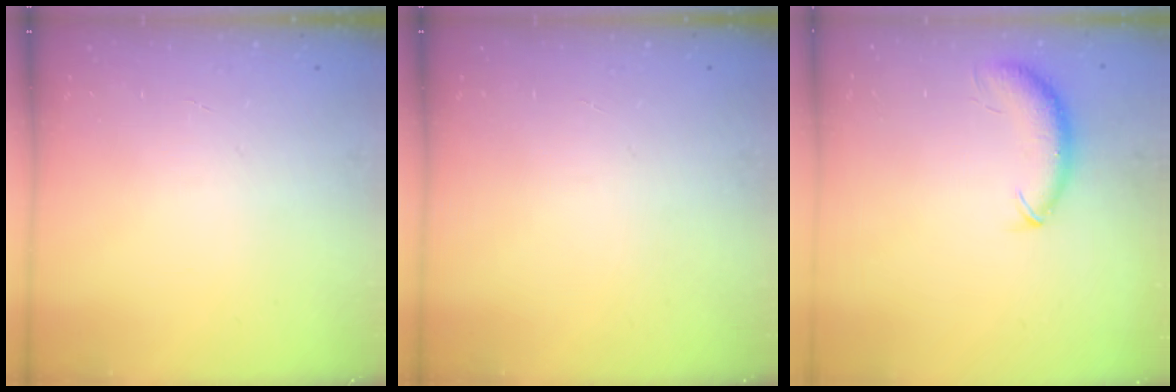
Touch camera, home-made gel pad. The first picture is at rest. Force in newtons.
{"total": 0.0}
{"total": 8.7, "press": 8.6, "slide": 1.6}